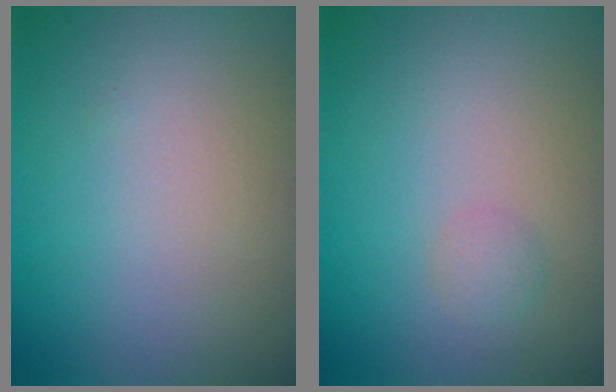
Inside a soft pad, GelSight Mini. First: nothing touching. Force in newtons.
{"total": 1.0, "press": 1.0, "slide": 0.0}